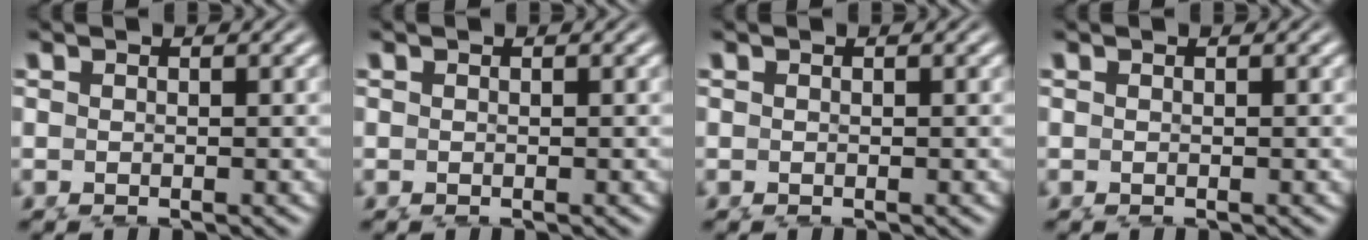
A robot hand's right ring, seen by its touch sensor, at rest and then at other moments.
{"total": 0.0}
{"total": 0.0}
{"total": 0.0}